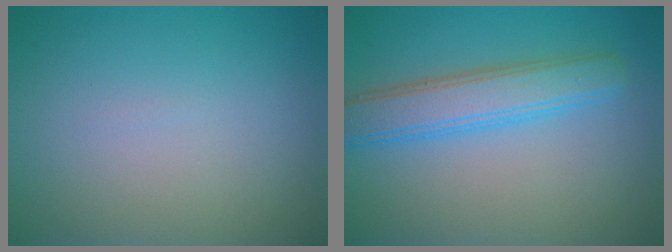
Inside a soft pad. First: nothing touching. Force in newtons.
{"total": 4.5, "press": 4.5, "slide": 0.1}